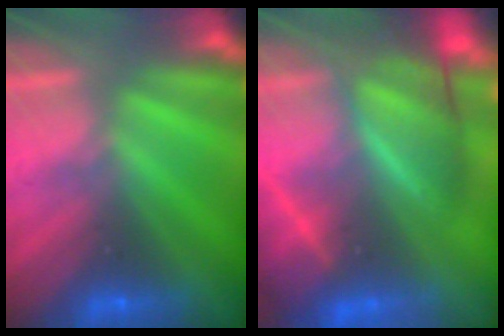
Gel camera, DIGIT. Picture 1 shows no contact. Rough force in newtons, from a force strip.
{"total": 5.8}